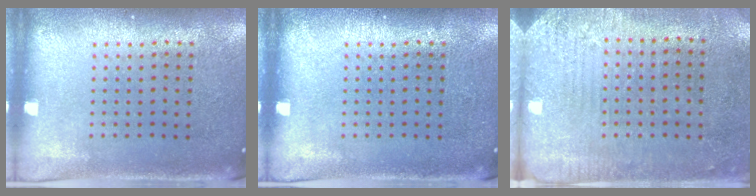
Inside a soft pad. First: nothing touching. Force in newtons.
{"total": 0.0}
{"total": 2.9, "press": 2.4, "slide": 1.6}